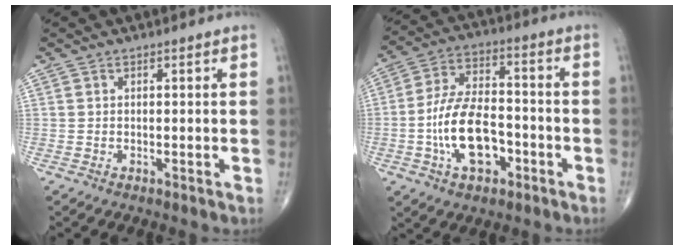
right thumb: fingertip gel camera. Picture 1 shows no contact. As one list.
[{"total": 14.0, "force": [-4.2, 7.7, 10.9], "torque": [-0.194, 0.034, -0.076]}]